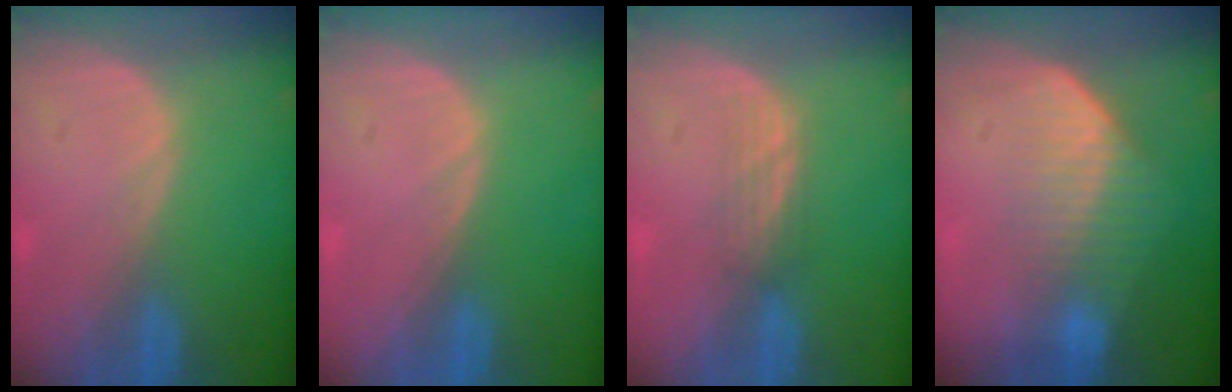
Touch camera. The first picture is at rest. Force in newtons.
{"total": 0.0}
{"total": 2.1, "press": 2.1, "slide": 0.3}
{"total": 7.3, "press": 6.2, "slide": 3.7}